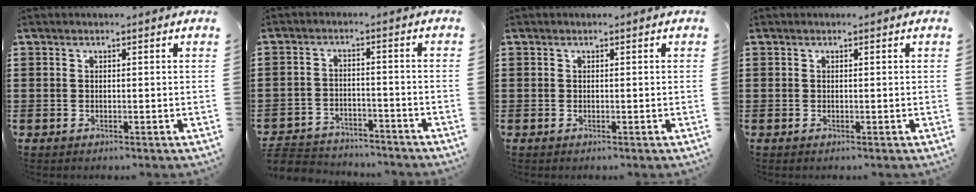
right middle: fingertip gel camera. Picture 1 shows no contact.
{"total": 3.6, "force": [-3.5, 0.8, 0.0], "torque": [-0.014, 0.001, -0.077]}
{"total": 0.0}
{"total": 0.0}